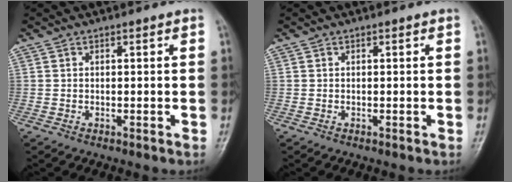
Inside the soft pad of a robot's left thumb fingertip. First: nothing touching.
{"total": 0.0}